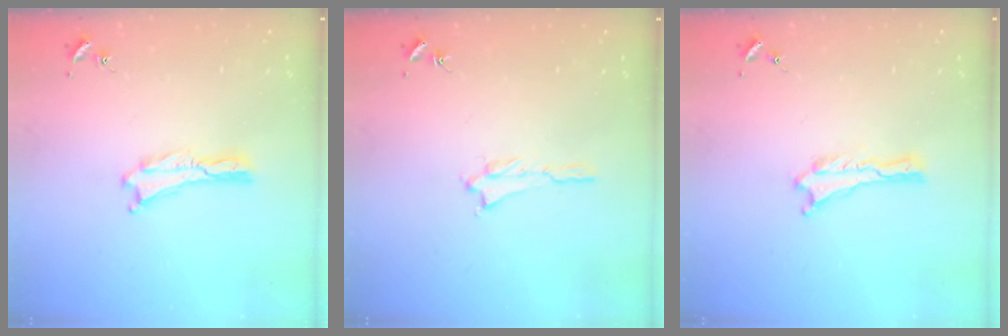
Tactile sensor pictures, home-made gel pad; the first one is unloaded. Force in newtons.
{"total": 1.2, "press": 1.2, "slide": 0.3}
{"total": 0.0}